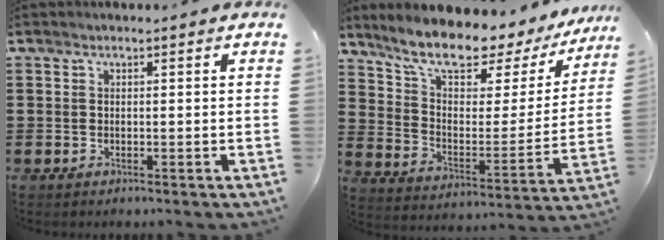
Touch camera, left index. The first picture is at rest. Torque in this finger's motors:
{"motor_torque": [2.14, 0.00, 0.95, 0.21]}